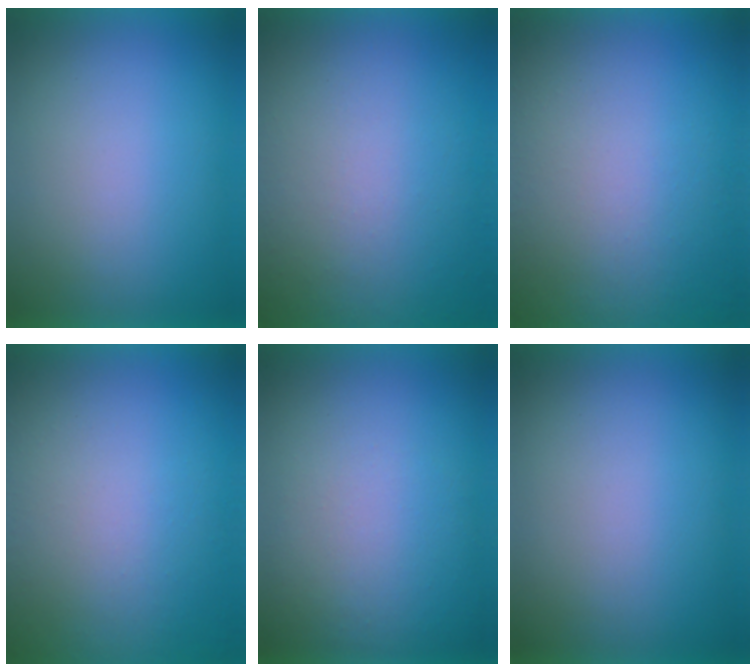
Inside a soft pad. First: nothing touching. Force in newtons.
{"total": 8.3}
{"total": 1.2}
{"total": 1.2}
{"total": 1.0}
{"total": 0.0}